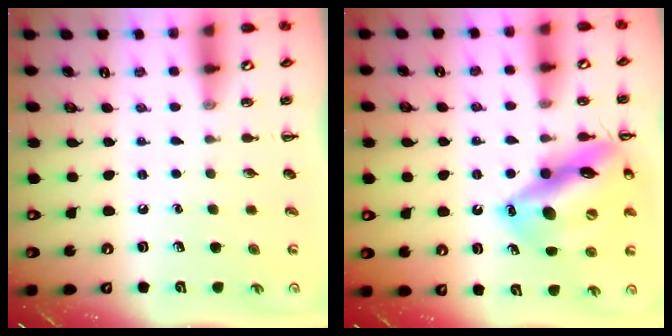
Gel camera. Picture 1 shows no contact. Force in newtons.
{"total": 18.7, "press": 18.5, "slide": 2.3}